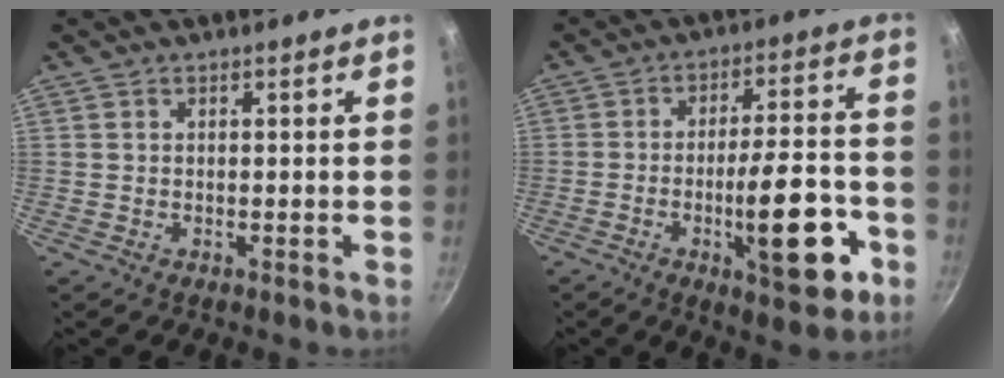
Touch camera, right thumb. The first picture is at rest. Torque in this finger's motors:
{"motor_torque": [3.45, 1.52, 1.65, -1.12, 0.35]}